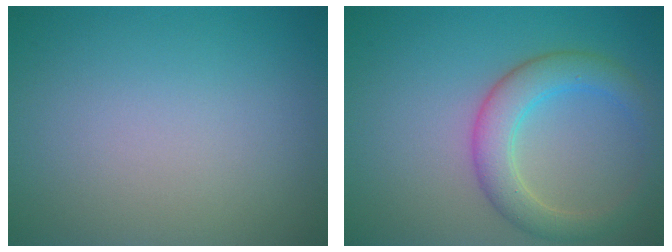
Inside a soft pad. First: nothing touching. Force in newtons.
{"total": 4.3, "press": 4.3, "slide": 0.2}